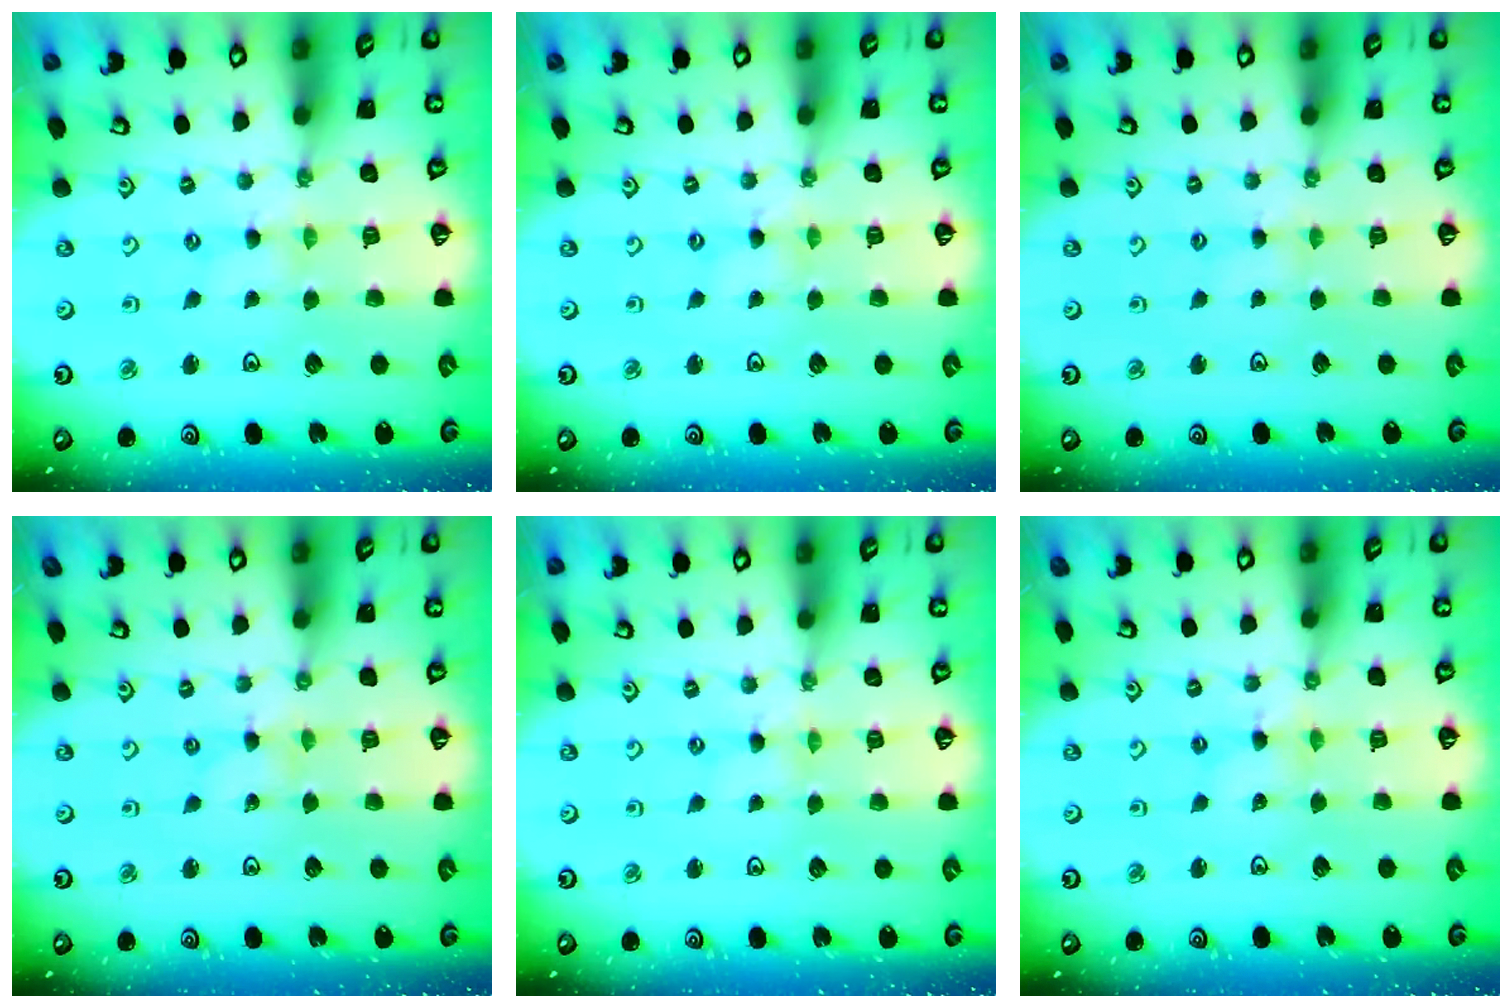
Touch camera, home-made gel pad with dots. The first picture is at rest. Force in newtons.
{"total": 0.6, "press": 0.6, "slide": 0.1}
{"total": 2.9, "press": 2.9, "slide": 0.3}
{"total": 0.0}
{"total": 0.0}
{"total": 2.6, "press": 2.6, "slide": 0.2}